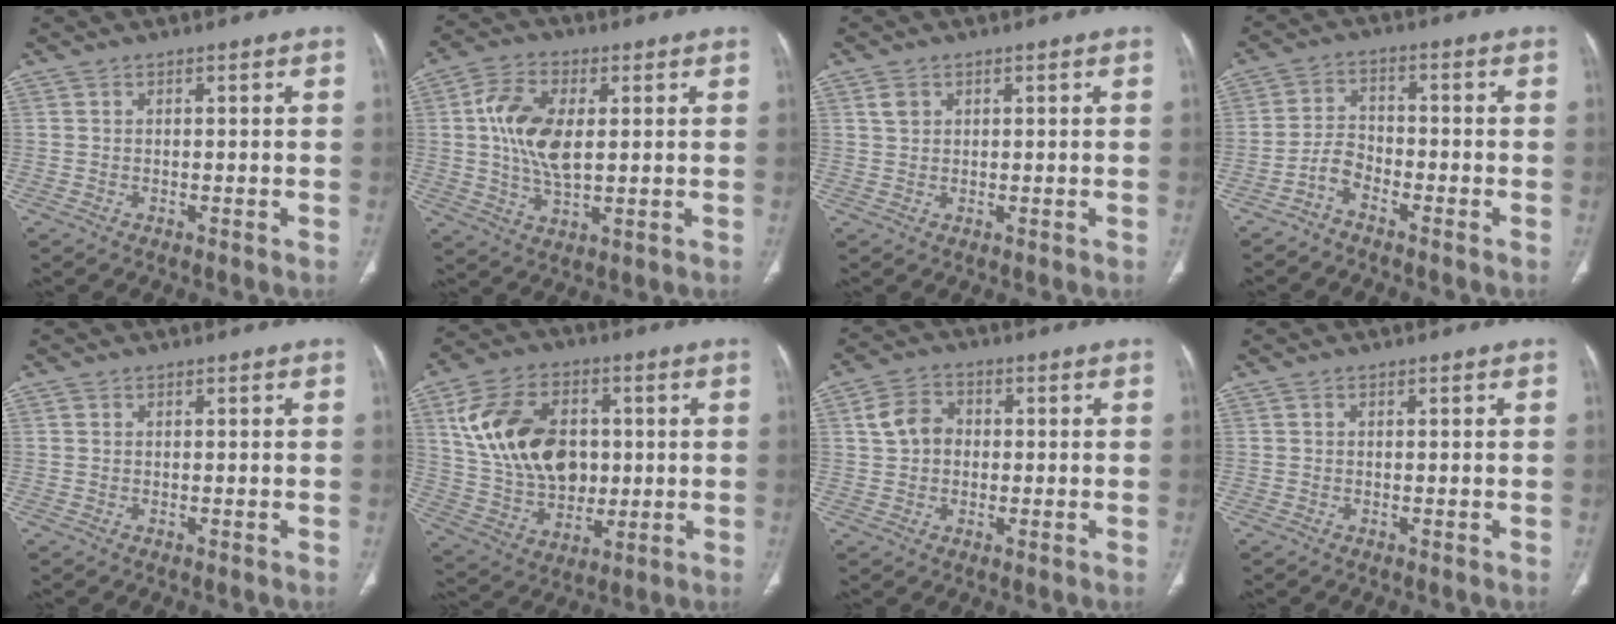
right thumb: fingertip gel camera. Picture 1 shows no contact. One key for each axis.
{"total": 11.5, "fx": 1.6, "fy": 6.1, "fz": 9.6, "tx": -0.185, "ty": -0.003, "tz": 0.031}
{"total": 2.1, "fx": 1.0, "fy": 1.6, "fz": 0.9, "tx": -0.012, "ty": 0.000, "tz": 0.021}
{"total": 4.5, "fx": -3.4, "fy": 2.1, "fz": 2.1, "tx": -0.035, "ty": 0.029, "tz": -0.076}
{"total": 0.0}
{"total": 19.7, "fx": 3.4, "fy": 13.6, "fz": 13.8, "tx": -0.218, "ty": -0.001, "tz": 0.071}
{"total": 6.1, "fx": 0.7, "fy": 5.0, "fz": 3.5, "tx": -0.052, "ty": 0.014, "tz": 0.006}
{"total": 0.0}